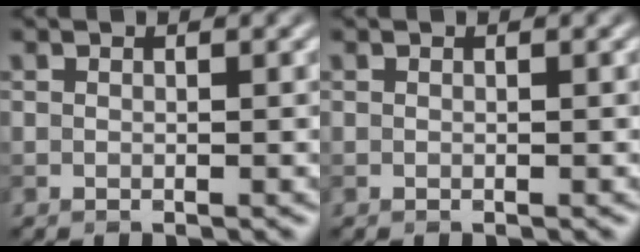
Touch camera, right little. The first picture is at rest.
{"total": 0.0}